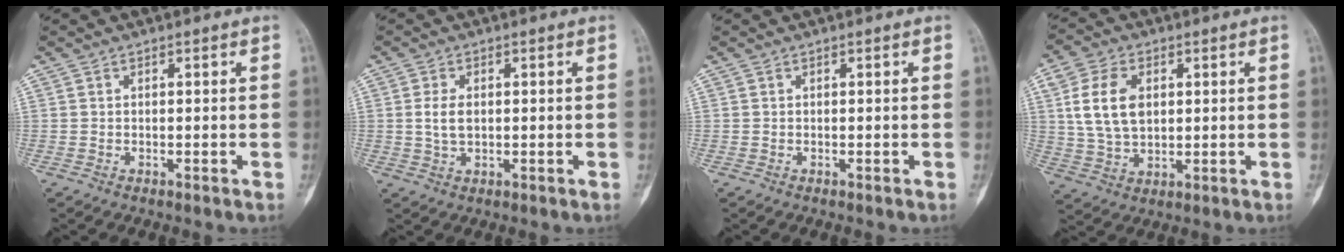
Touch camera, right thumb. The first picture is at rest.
{"total": 3.8, "force": [0.3, 2.4, 2.9], "torque": [-0.060, 0.002, 0.008]}
{"total": 0.0}
{"total": 10.6, "force": [2.3, 7.0, 7.6], "torque": [-0.140, 0.000, 0.050]}